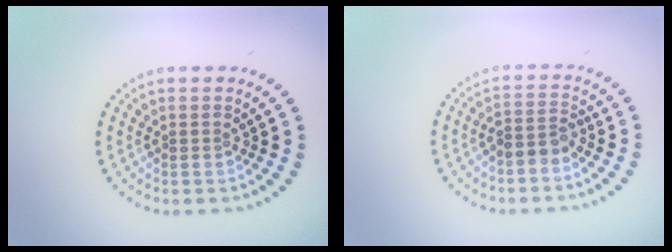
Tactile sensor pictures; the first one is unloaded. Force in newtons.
{"total": 2.2, "press": 2.0, "slide": 1.0}